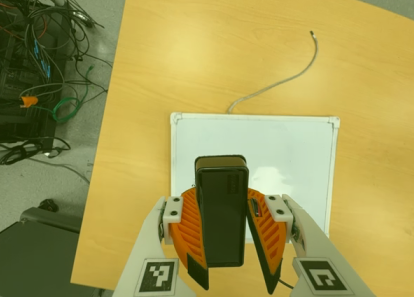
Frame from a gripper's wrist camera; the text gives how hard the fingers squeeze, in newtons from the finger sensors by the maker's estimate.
{"total": 10.8, "left": 10.5, "right": 11.1}